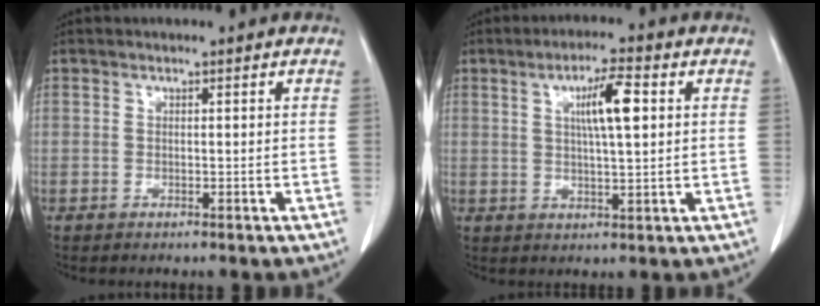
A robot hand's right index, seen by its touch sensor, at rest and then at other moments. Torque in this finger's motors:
{"motor_torque": [0.51, 0.45, 0.28, 0.09]}